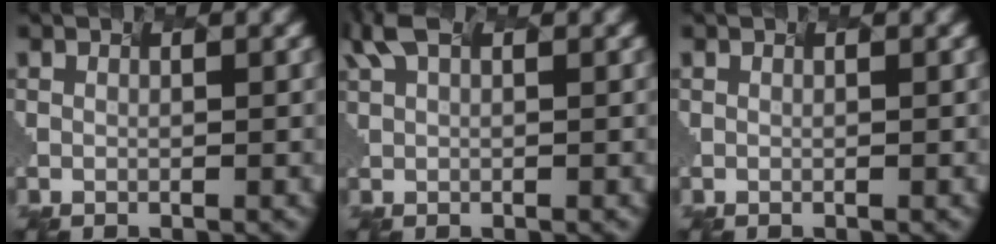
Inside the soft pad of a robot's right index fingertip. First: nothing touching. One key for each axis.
{"total": 1.5, "fx": 1.0, "fy": 0.0, "fz": 1.2, "tx": -0.037, "ty": 0.008, "tz": 0.040}
{"total": 0.0}